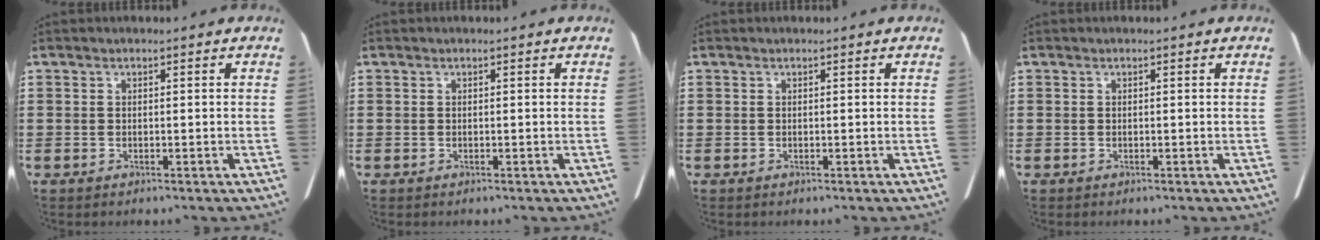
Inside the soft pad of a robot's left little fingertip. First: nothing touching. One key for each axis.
{"total": 0.0}
{"total": 0.0}
{"total": 0.0}